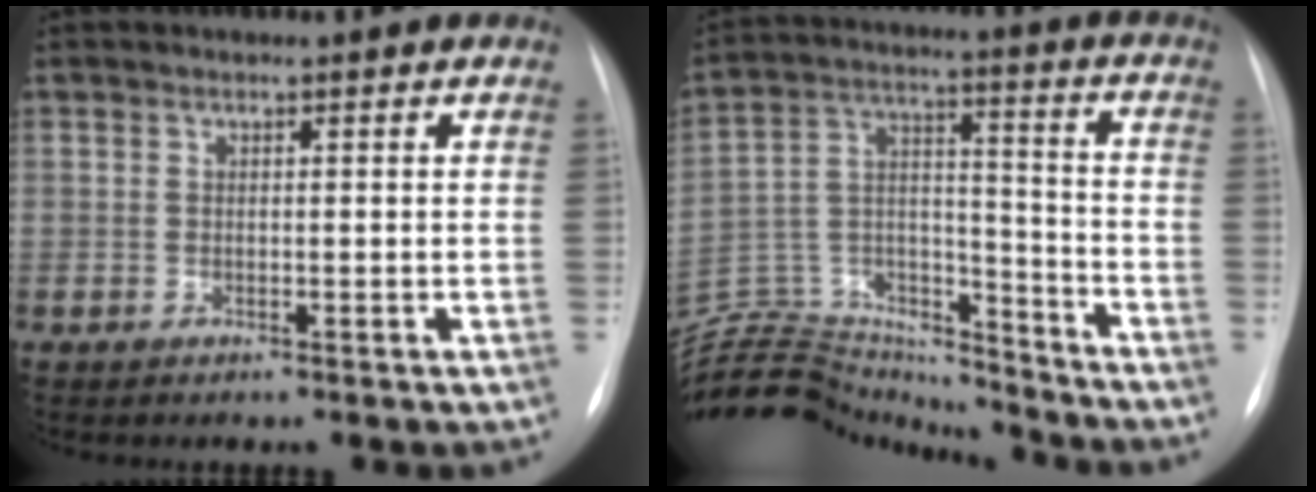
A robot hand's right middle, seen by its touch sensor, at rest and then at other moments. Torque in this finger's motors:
{"motor_torque": [-0.40, -0.69, -0.04, -0.01]}